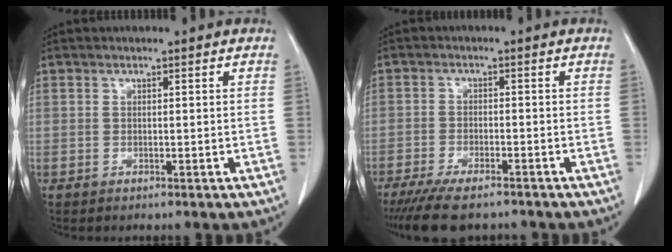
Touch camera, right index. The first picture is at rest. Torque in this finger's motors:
{"motor_torque": [1.10, -1.03, 0.41, 0.11]}